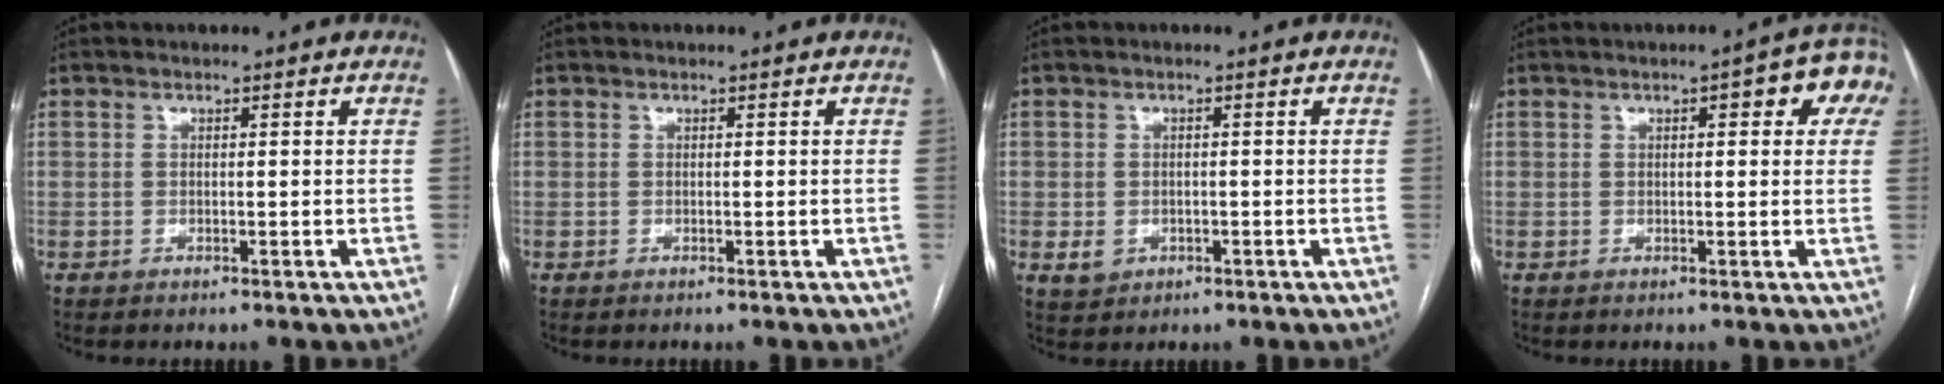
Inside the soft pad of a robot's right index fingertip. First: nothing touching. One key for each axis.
{"total": 0.0}
{"total": 2.7, "fx": -0.7, "fy": 2.4, "fz": 1.1, "tx": -0.017, "ty": 0.002, "tz": 0.000}
{"total": 7.6, "fx": 3.3, "fy": 2.2, "fz": 6.5, "tx": -0.073, "ty": 0.018, "tz": 0.028}